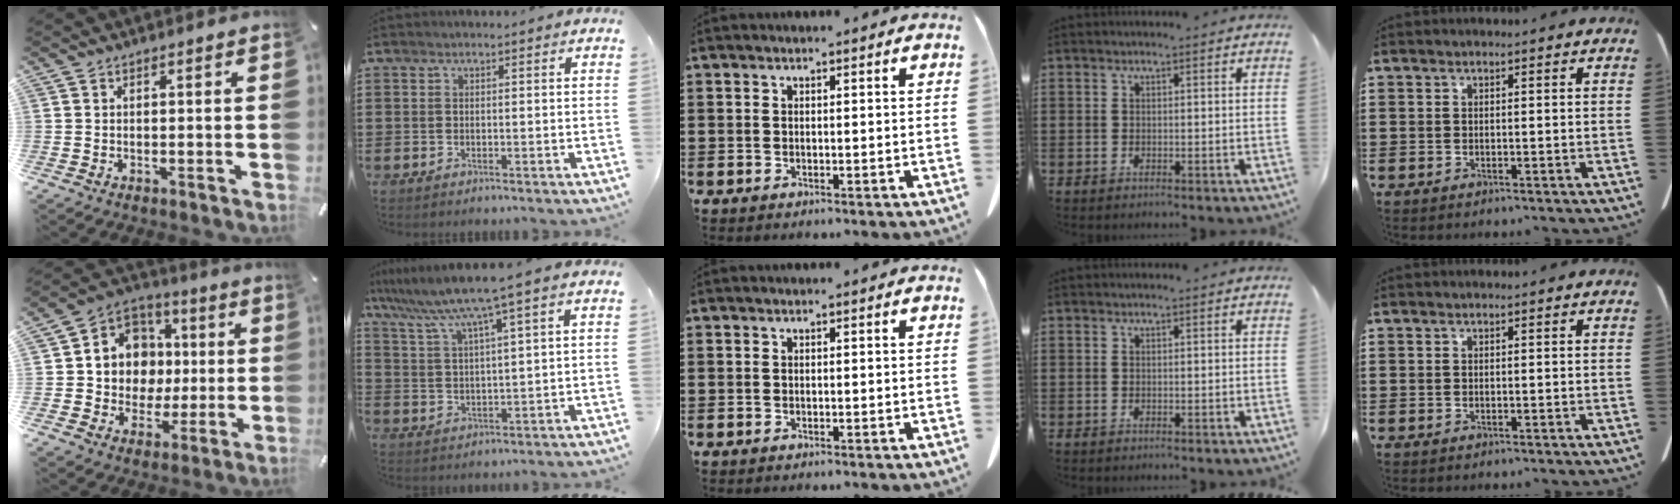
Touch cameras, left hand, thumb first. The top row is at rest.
{"thumb": {"total": 12.3, "force": [0.2, 11.9, 3.0], "torque": [-0.045, 0.000, 0.015]}, "index": {"total": 6.9, "force": [5.3, -0.9, 4.3], "torque": [-0.103, -0.033, 0.086]}}